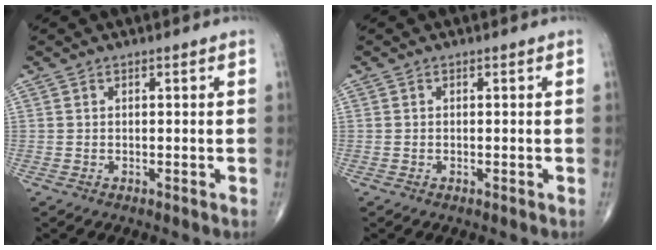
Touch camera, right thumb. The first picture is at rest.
{"total": 0.0}